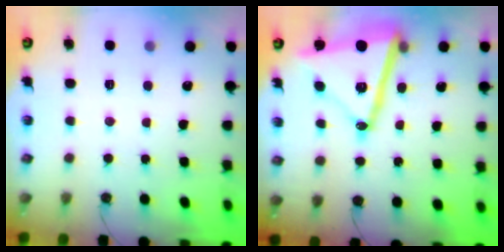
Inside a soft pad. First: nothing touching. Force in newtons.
{"total": 20.2, "press": 20.1, "slide": 1.7}